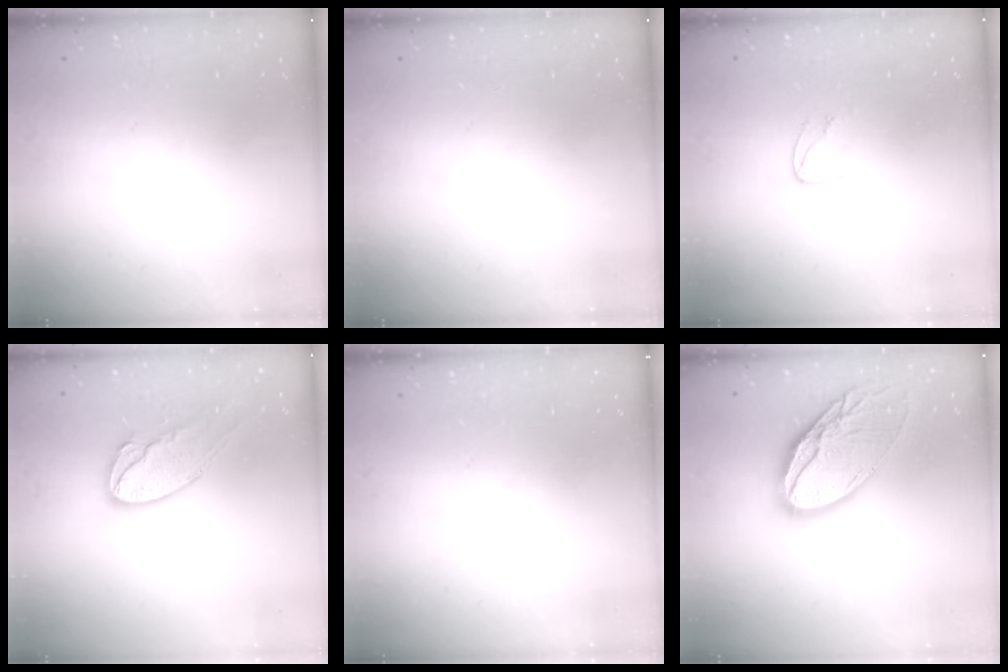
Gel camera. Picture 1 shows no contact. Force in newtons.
{"total": 0.0}
{"total": 4.1, "press": 4.1, "slide": 0.4}
{"total": 12.7, "press": 12.7, "slide": 1.0}
{"total": 0.0}
{"total": 18.1, "press": 18.0, "slide": 1.5}